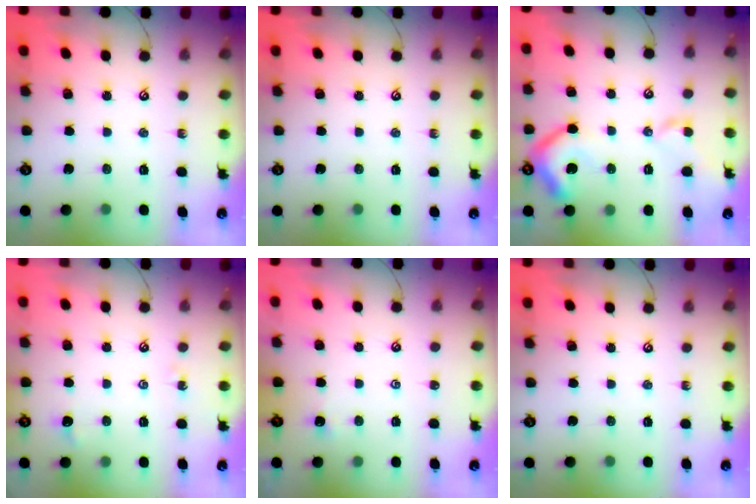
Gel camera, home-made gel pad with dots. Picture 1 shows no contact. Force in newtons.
{"total": 0.0}
{"total": 10.3, "press": 10.2, "slide": 1.7}
{"total": 2.5, "press": 2.4, "slide": 0.6}
{"total": 0.7, "press": 0.5, "slide": 0.6}
{"total": 0.0}